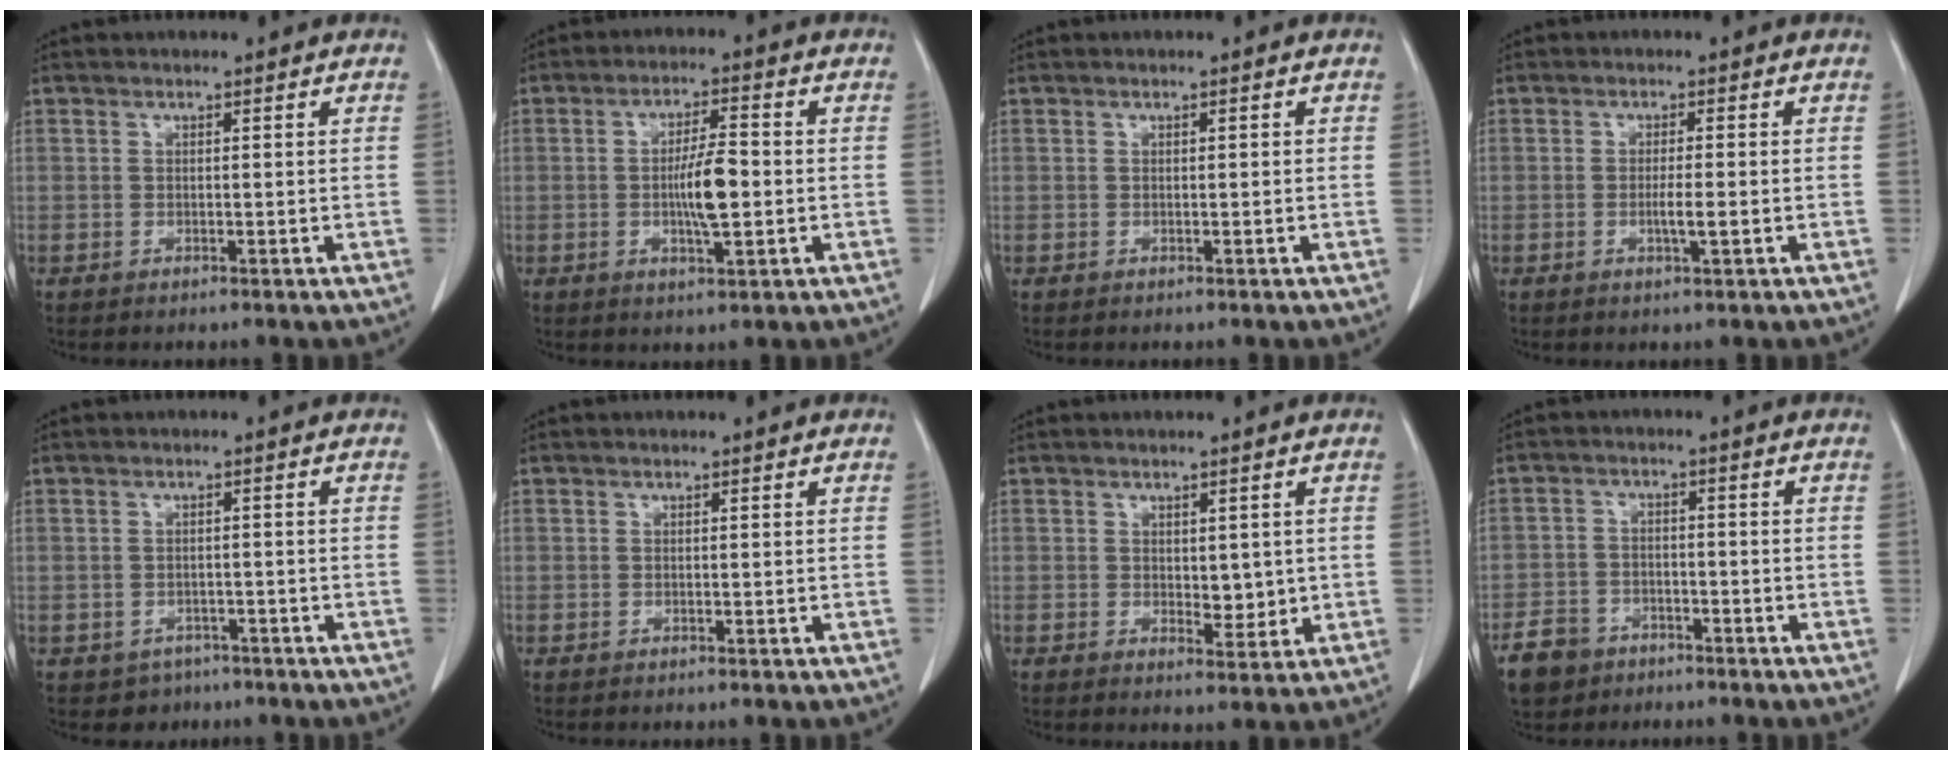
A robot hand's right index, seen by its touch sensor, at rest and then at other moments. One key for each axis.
{"total": 6.6, "fx": -0.8, "fy": 1.1, "fz": 6.5, "tx": -0.118, "ty": -0.001, "tz": -0.016}
{"total": 0.0}
{"total": 2.5, "fx": -0.6, "fy": 0.0, "fz": 2.4, "tx": -0.048, "ty": -0.004, "tz": -0.010}
{"total": 3.0, "fx": -1.8, "fy": 2.4, "fz": -0.2, "tx": 0.003, "ty": 0.011, "tz": -0.024}
{"total": 0.0}
{"total": 3.3, "fx": 0.3, "fy": 1.8, "fz": 2.7, "tx": -0.035, "ty": -0.008, "tz": 0.011}
{"total": 8.4, "fx": -6.6, "fy": 4.8, "fz": 2.1, "tx": -0.056, "ty": -0.008, "tz": -0.129}